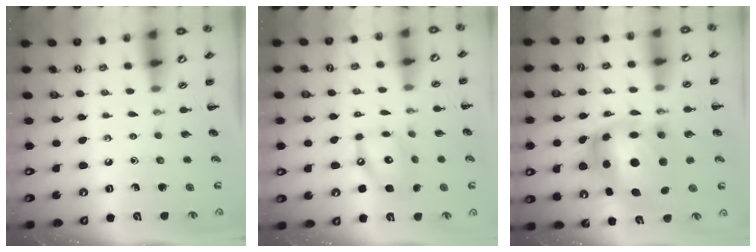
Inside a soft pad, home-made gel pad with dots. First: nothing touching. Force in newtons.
{"total": 12.5, "press": 12.3, "slide": 2.3}
{"total": 11.2, "press": 10.8, "slide": 3.1}